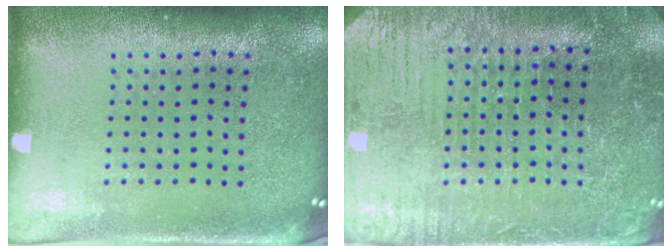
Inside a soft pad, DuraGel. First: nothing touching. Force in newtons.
{"total": 3.5, "press": 3.5, "slide": 0.6}